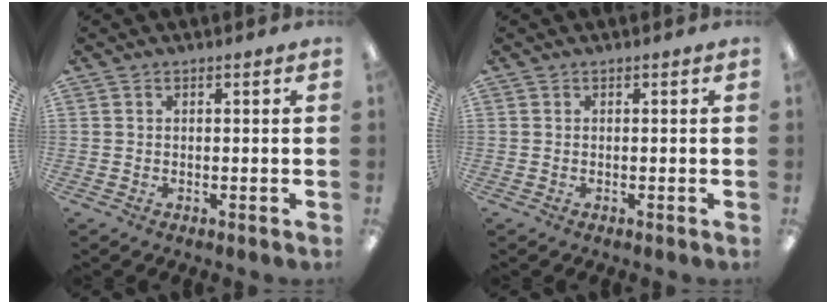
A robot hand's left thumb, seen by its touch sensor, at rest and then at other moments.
{"total": 0.0}